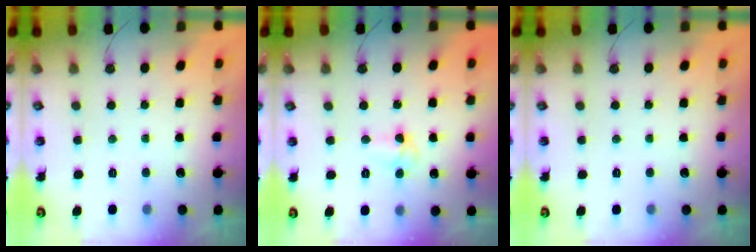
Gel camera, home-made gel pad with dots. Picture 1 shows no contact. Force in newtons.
{"total": 4.0, "press": 3.9, "slide": 0.7}
{"total": 0.0}